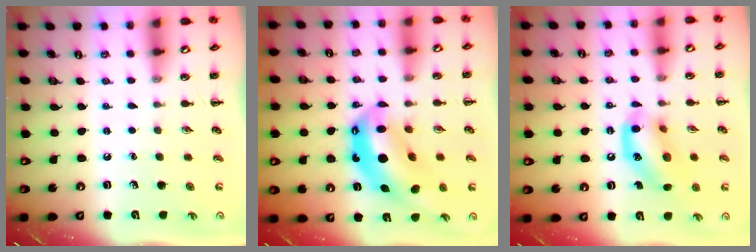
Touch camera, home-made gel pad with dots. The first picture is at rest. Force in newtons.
{"total": 14.9, "press": 14.2, "slide": 4.3}
{"total": 14.1, "press": 13.8, "slide": 3.0}